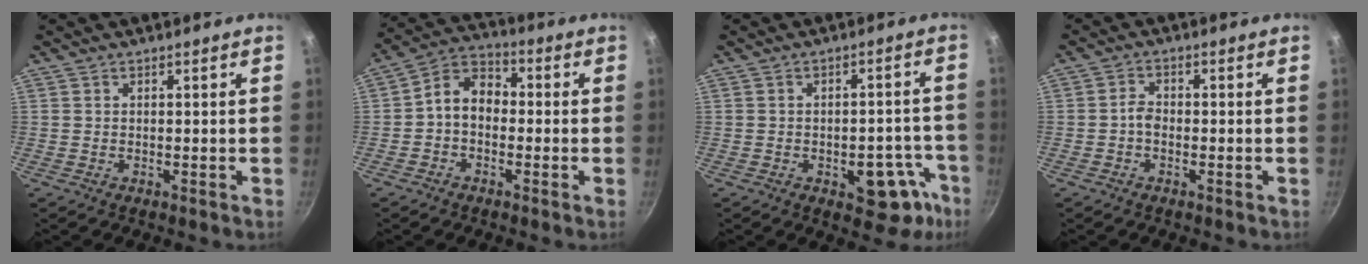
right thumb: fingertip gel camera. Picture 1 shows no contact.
{"total": 7.6, "force": [-1.1, 5.6, 5.0], "torque": [-0.066, 0.034, -0.038]}
{"total": 11.1, "force": [-5.0, 6.1, 7.8], "torque": [-0.028, 0.037, -0.057]}
{"total": 2.2, "force": [-0.9, 1.5, 1.5], "torque": [-0.025, 0.015, -0.021]}